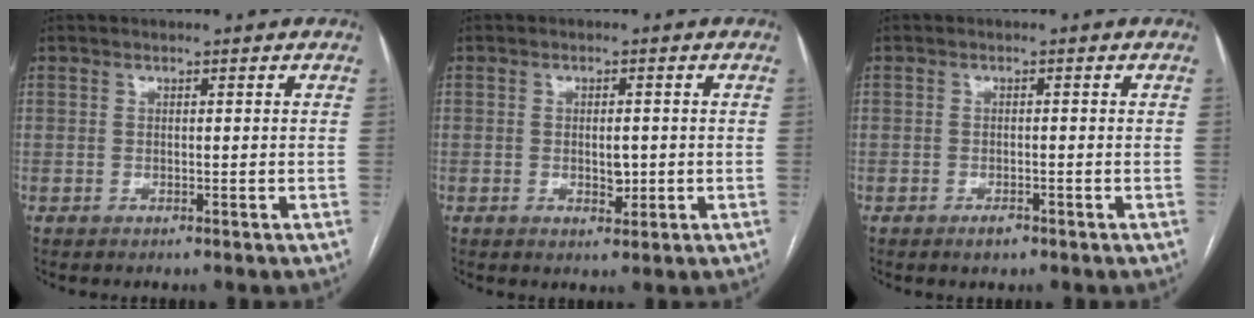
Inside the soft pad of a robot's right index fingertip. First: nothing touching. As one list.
[{"total": 2.7, "force": [-0.2, 1.3, 2.4], "torque": [-0.039, -0.001, 0.000]}, {"total": 1.6, "force": [-1.1, 0.7, 1.0], "torque": [-0.015, 0.001, -0.013]}]